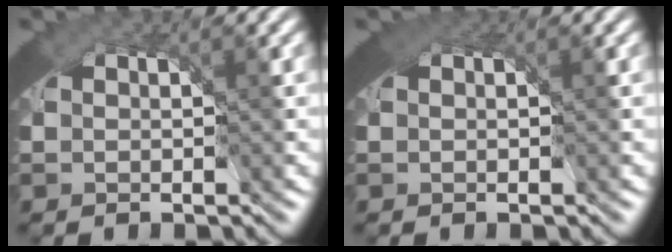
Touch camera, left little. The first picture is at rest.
{"total": 1.2, "force": [0.7, 0.8, 0.7], "torque": [-0.013, -0.002, 0.011]}